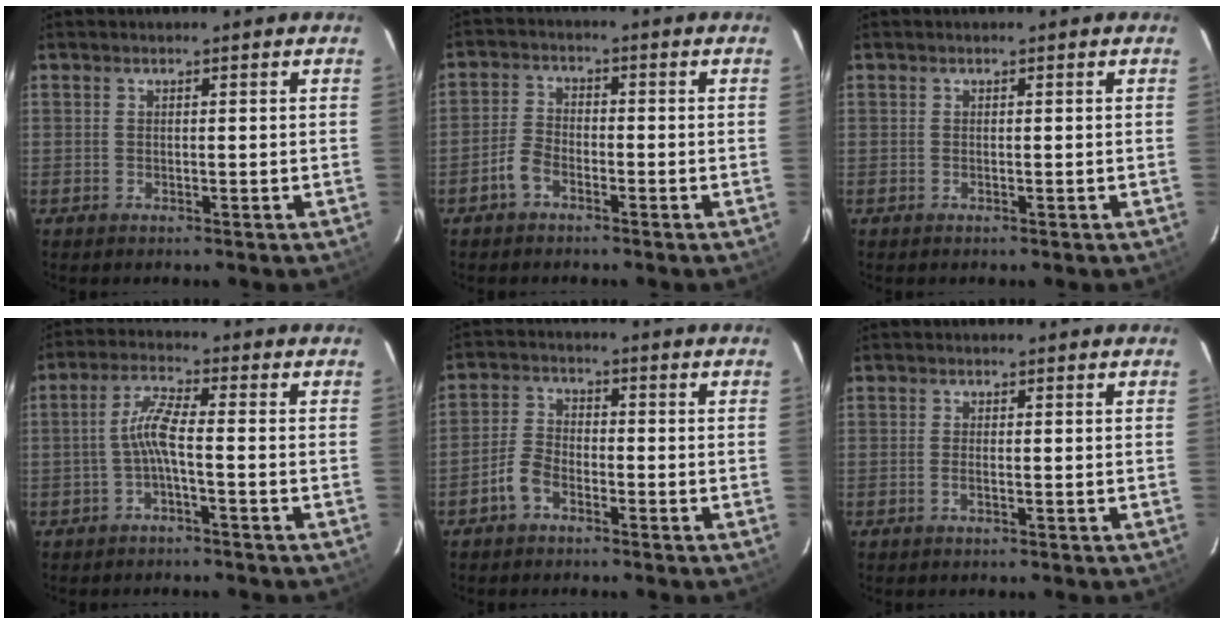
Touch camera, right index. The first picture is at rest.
{"total": 3.8, "force": [-2.4, 2.1, 2.0], "torque": [-0.050, 0.012, -0.049]}
{"total": 0.0}
{"total": 4.6, "force": [-1.6, 0.2, 4.3], "torque": [-0.098, 0.011, -0.032]}
{"total": 4.4, "force": [-2.8, 2.4, 2.4], "torque": [-0.057, 0.013, -0.057]}
{"total": 1.0, "force": [-0.4, 0.0, 0.9], "torque": [-0.019, 0.001, -0.008]}